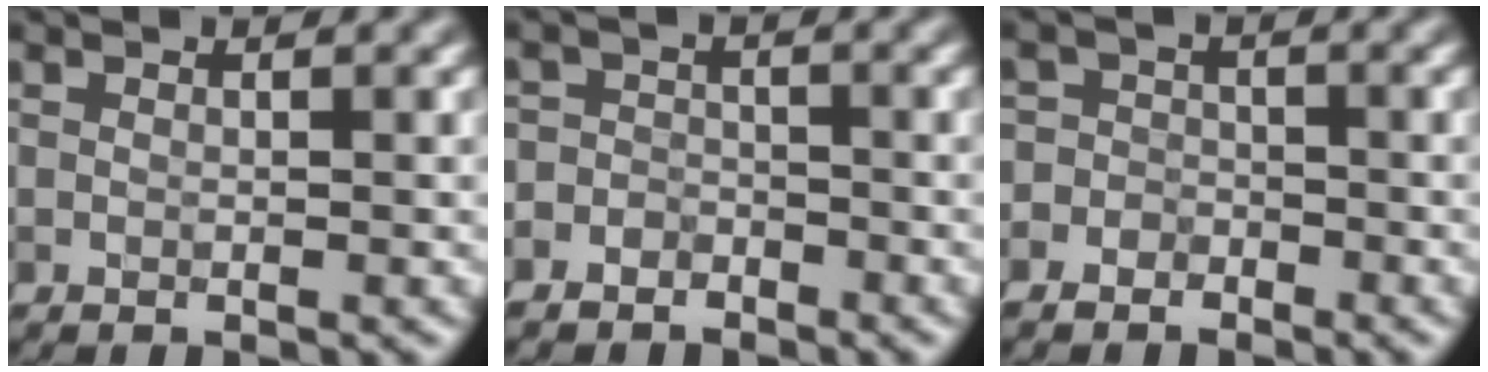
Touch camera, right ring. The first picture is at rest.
{"total": 2.9, "force": [-2.1, 2.0, 0.1], "torque": [0.033, 0.004, -0.048]}
{"total": 4.0, "force": [-2.5, 3.1, 0.0], "torque": [0.038, 0.005, -0.061]}